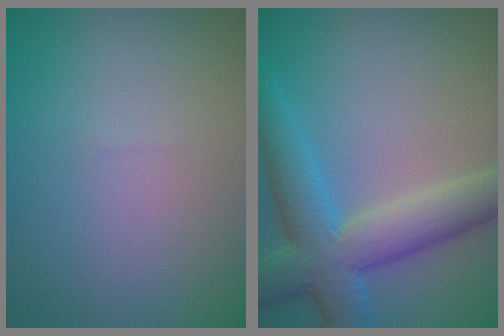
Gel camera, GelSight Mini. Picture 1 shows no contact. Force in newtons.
{"total": 8.2, "press": 8.1, "slide": 0.6}